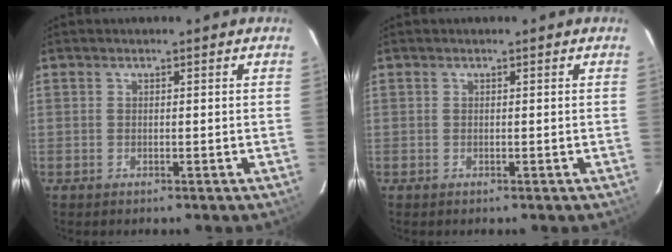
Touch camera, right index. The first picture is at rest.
{"total": 0.0}